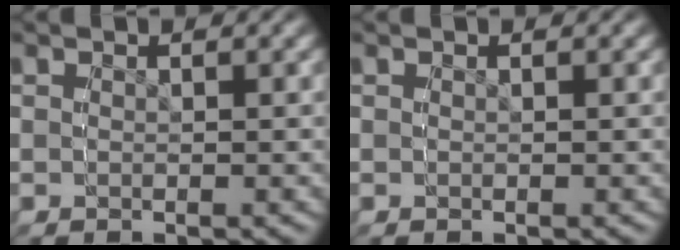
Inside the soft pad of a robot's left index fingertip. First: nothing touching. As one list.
[{"total": 0.0}]